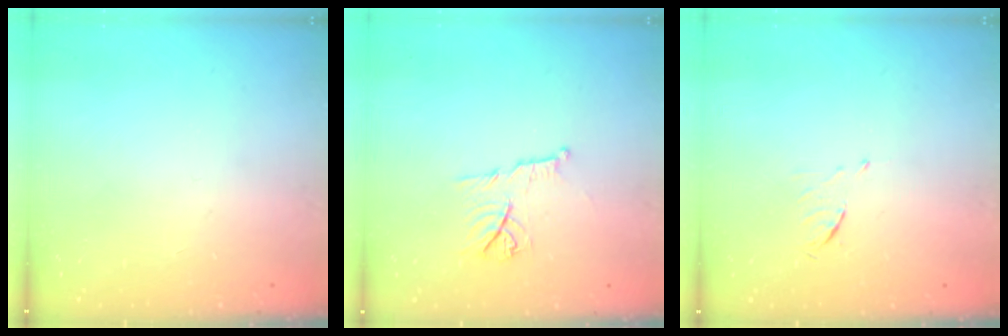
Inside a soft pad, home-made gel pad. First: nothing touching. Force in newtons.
{"total": 9.5, "press": 9.5, "slide": 0.2}
{"total": 5.2, "press": 5.1, "slide": 0.8}